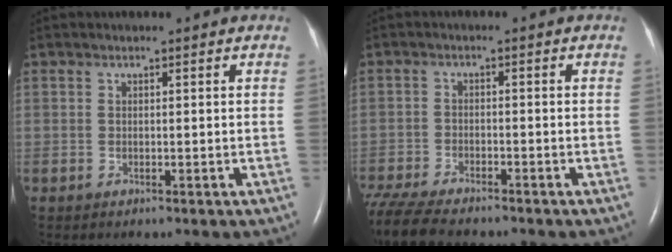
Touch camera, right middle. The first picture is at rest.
{"total": 11.9, "force": [-10.1, 2.6, 5.7], "torque": [-0.116, -0.021, -0.165]}